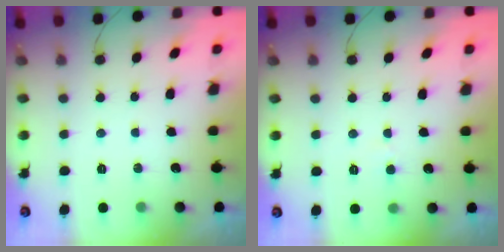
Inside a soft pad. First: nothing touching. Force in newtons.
{"total": 2.6, "press": 2.6, "slide": 0.2}